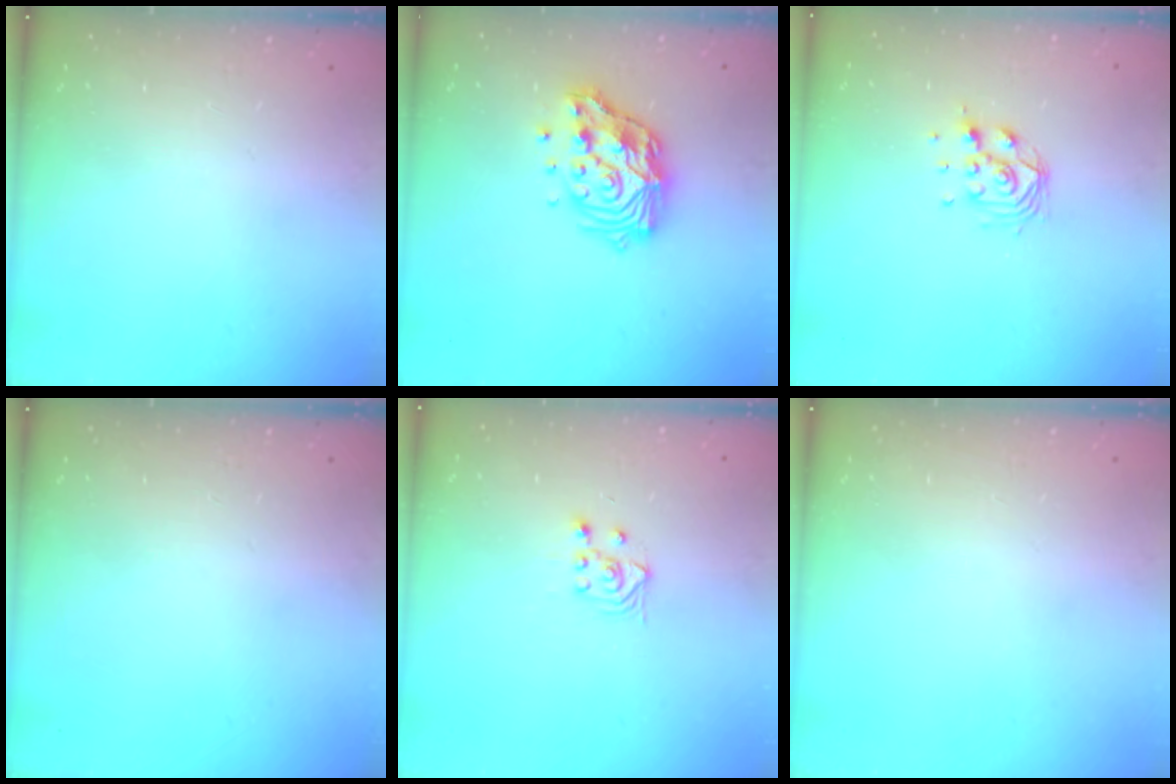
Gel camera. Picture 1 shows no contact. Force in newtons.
{"total": 14.9, "press": 14.8, "slide": 1.5}
{"total": 9.4, "press": 9.2, "slide": 1.9}
{"total": 0.0}
{"total": 3.3, "press": 2.9, "slide": 1.5}
{"total": 0.0}